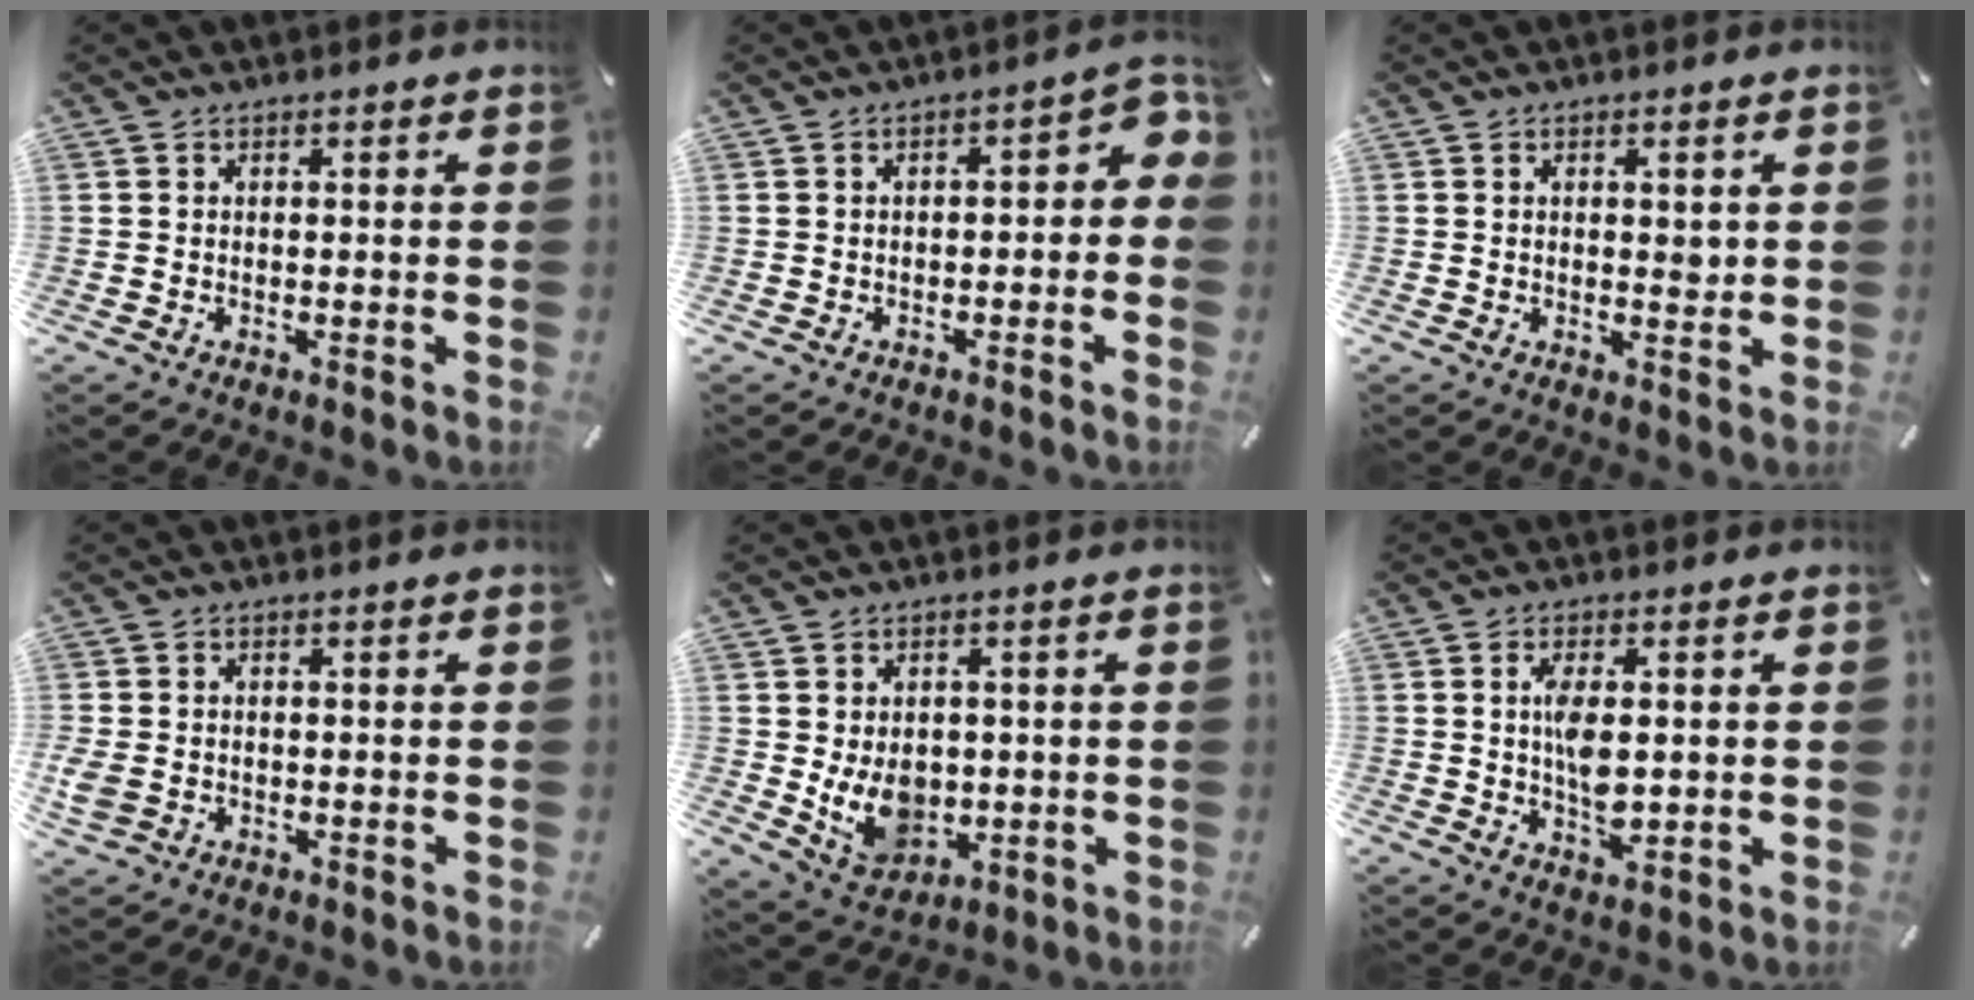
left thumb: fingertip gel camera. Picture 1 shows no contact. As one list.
[{"total": 4.9, "force": [-0.6, 2.8, 4.0], "torque": [-0.051, 0.005, -0.019]}, {"total": 2.1, "force": [0.5, 1.2, 1.7], "torque": [-0.019, -0.002, 0.004]}, {"total": 3.3, "force": [-0.6, 2.7, 1.8], "torque": [-0.045, 0.001, -0.013]}, {"total": 9.0, "force": [-0.3, 7.5, 4.9], "torque": [-0.086, -0.001, -0.001]}, {"total": 7.4, "force": [0.6, 3.7, 6.3], "torque": [-0.125, -0.002, 0.002]}]